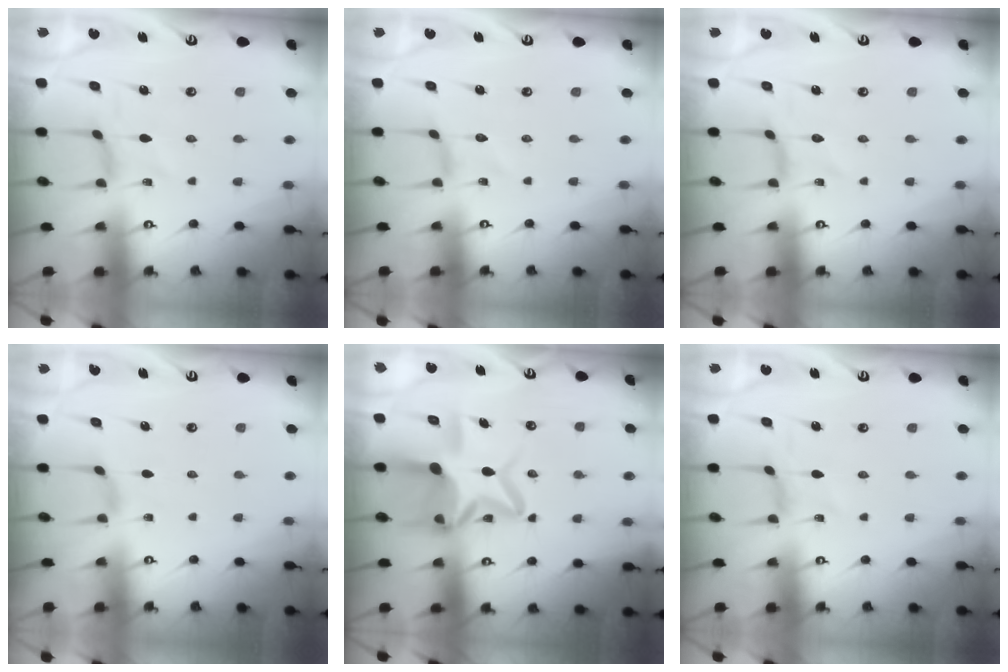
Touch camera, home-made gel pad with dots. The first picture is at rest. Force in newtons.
{"total": 0.0}
{"total": 0.0}
{"total": 3.3, "press": 3.2, "slide": 0.6}
{"total": 14.1, "press": 14.0, "slide": 1.6}
{"total": 0.0}